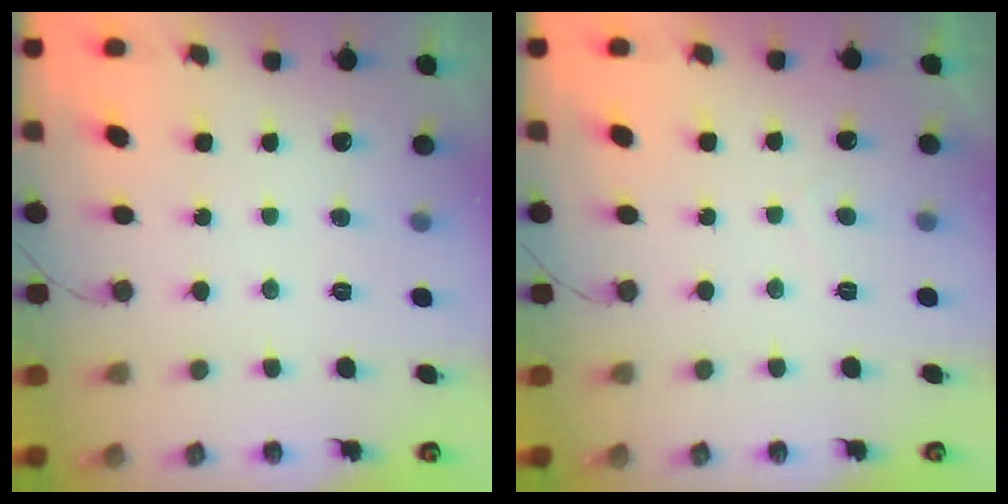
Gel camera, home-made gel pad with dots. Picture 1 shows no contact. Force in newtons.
{"total": 1.0, "press": 0.9, "slide": 0.6}